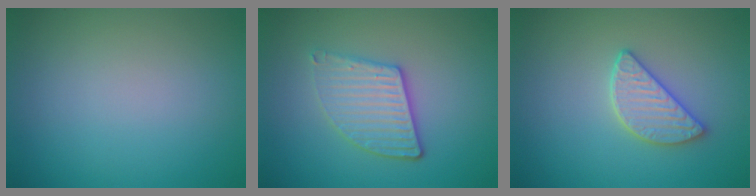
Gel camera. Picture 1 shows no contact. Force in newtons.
{"total": 3.8, "press": 3.2, "slide": 2.0}
{"total": 2.9, "press": 2.8, "slide": 0.9}